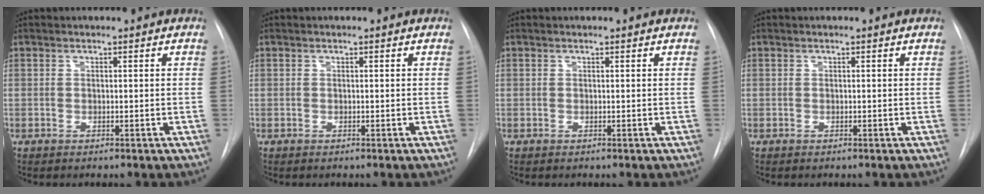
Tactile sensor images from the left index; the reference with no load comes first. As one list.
[{"total": 0.0}, {"total": 0.6, "force": [-0.6, -0.1, -0.2], "torque": [-0.001, -0.005, -0.012]}, {"total": 0.0}]